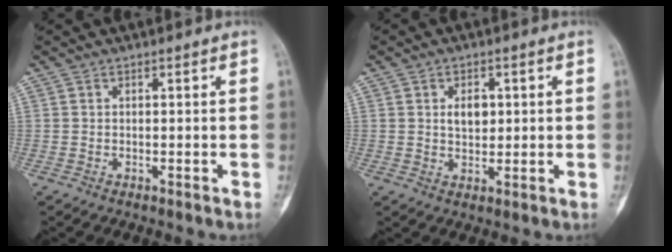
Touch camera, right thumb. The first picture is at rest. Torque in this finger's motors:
{"motor_torque": [0.13, 0.17, 0.24, -0.09, 0.00]}